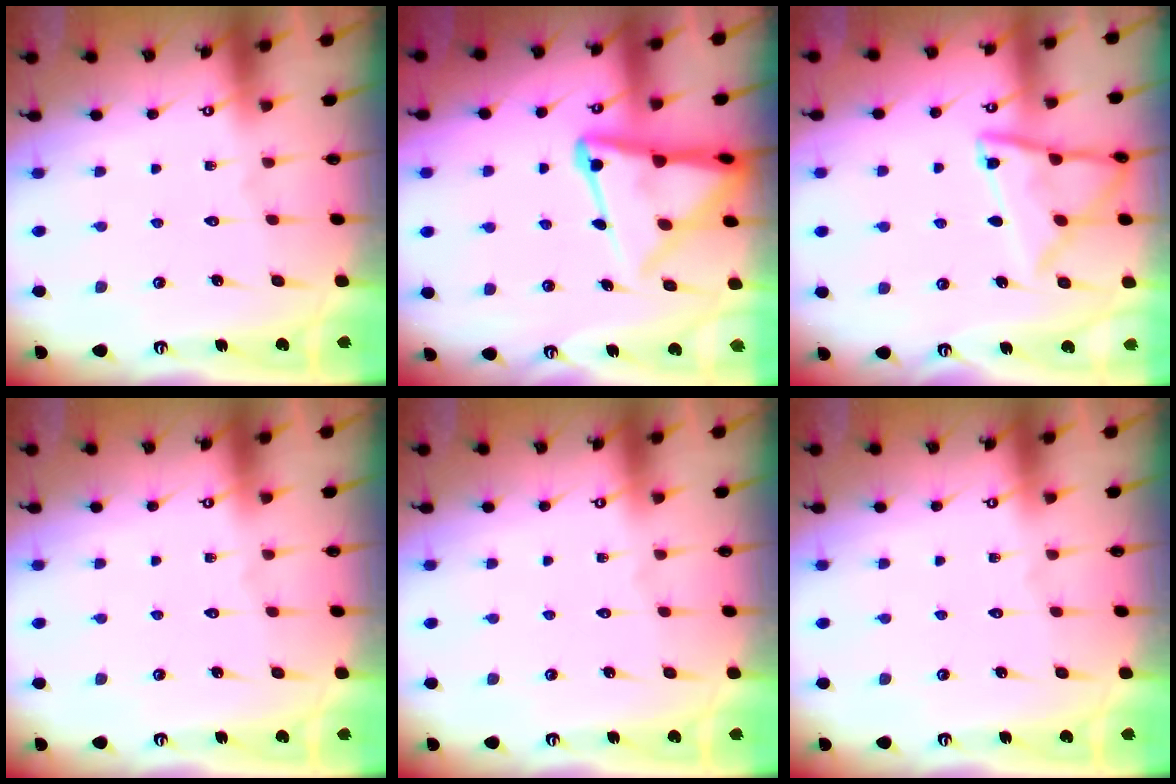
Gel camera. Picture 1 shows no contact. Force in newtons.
{"total": 13.5, "press": 13.5, "slide": 1.5}
{"total": 13.3, "press": 13.2, "slide": 1.2}
{"total": 0.0}
{"total": 0.0}
{"total": 0.0}